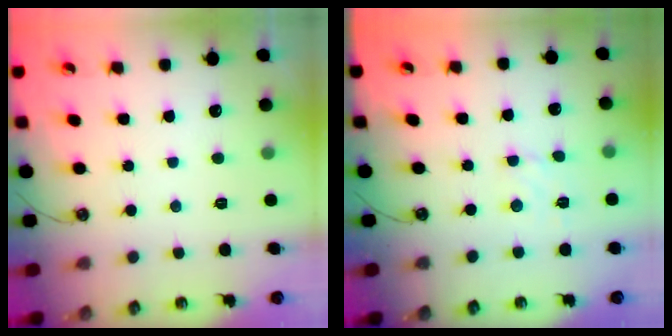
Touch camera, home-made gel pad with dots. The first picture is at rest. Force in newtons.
{"total": 2.4, "press": 2.4, "slide": 0.6}